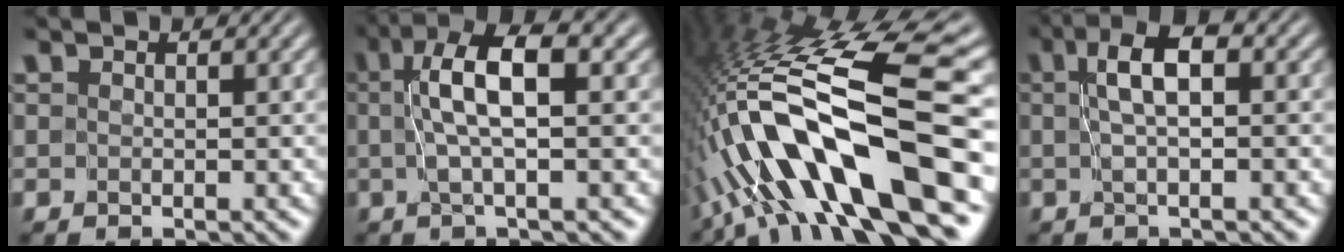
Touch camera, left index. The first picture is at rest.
{"total": 5.8, "force": [1.1, 1.2, 5.6], "torque": [-0.099, 0.014, 0.017]}
{"total": 14.8, "force": [-5.1, 3.2, 13.5], "torque": [-0.240, 0.029, -0.076]}
{"total": 3.7, "force": [0.6, 0.6, 3.6], "torque": [-0.061, 0.012, 0.009]}